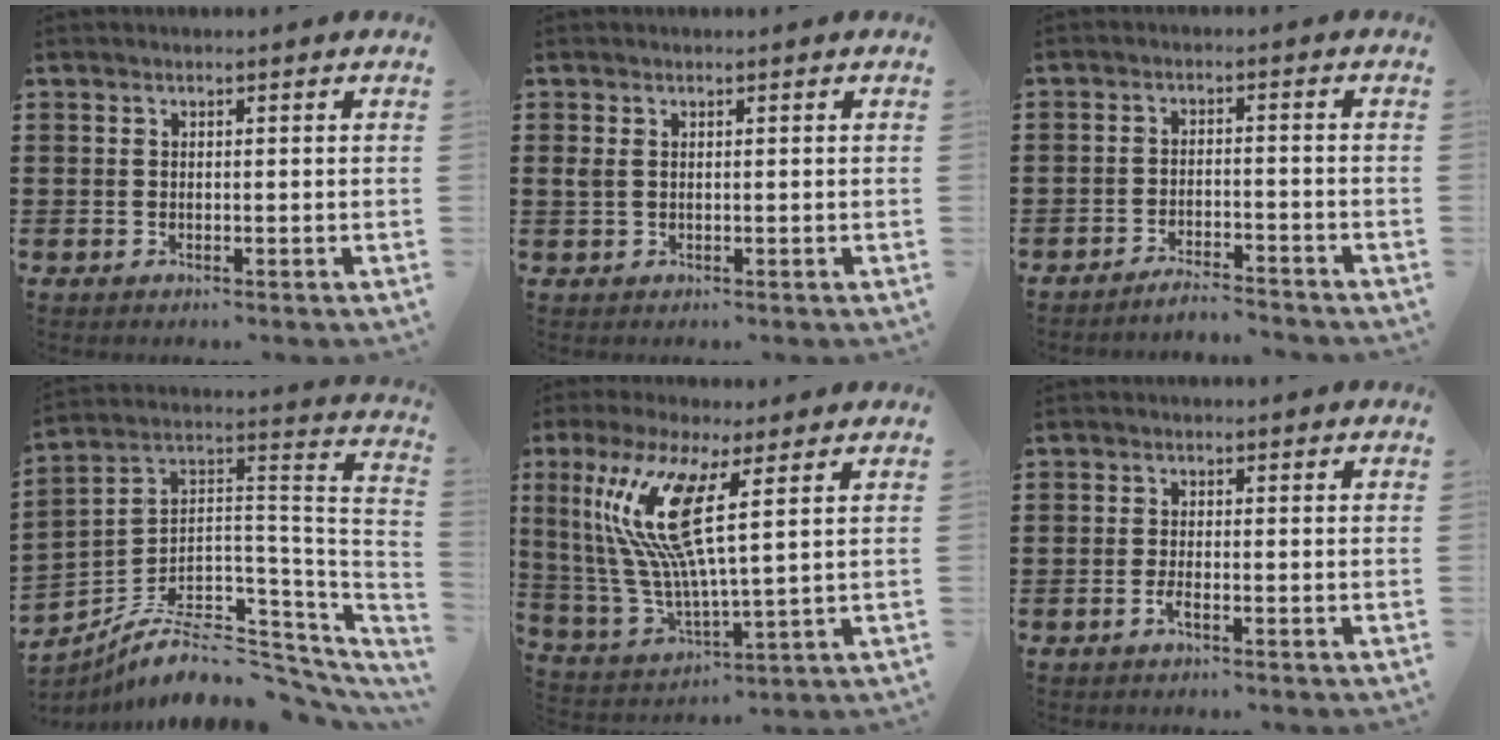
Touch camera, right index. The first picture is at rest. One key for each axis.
{"total": 1.1, "fx": 0.4, "fy": 0.6, "fz": 0.8, "tx": -0.026, "ty": 0.002, "tz": 0.003}
{"total": 3.3, "fx": -3.3, "fy": 0.0, "fz": 0.4, "tx": -0.010, "ty": 0.002, "tz": -0.068}
{"total": 8.7, "fx": -6.6, "fy": 3.4, "fz": 4.6, "tx": -0.083, "ty": 0.007, "tz": -0.123}
{"total": 13.7, "fx": 5.1, "fy": 2.4, "fz": 12.5, "tx": -0.275, "ty": -0.015, "tz": 0.084}
{"total": 1.5, "fx": -0.7, "fy": 0.2, "fz": 1.3, "tx": -0.031, "ty": -0.004, "tz": -0.014}